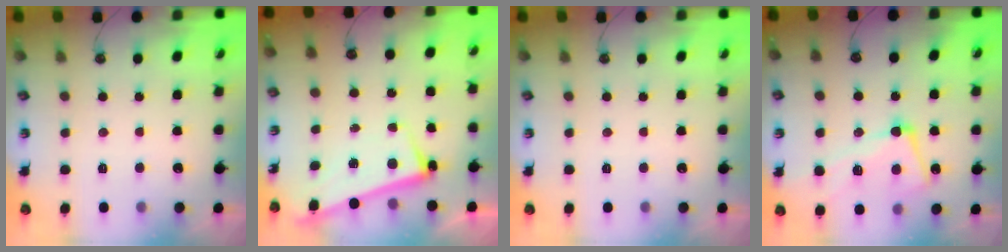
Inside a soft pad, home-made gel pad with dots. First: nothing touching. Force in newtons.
{"total": 2.6, "press": 2.5, "slide": 0.7}
{"total": 0.0}
{"total": 8.8, "press": 8.6, "slide": 1.7}